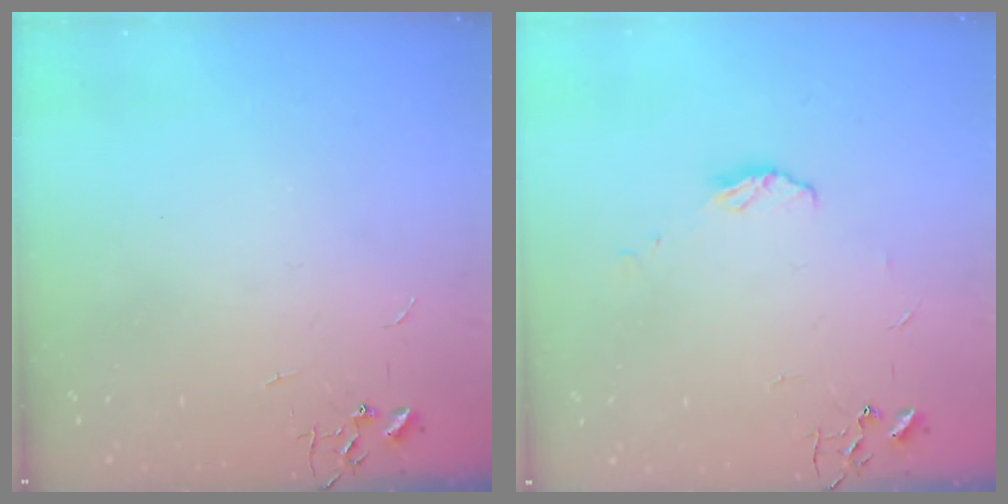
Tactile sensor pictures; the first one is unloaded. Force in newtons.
{"total": 5.4, "press": 5.4, "slide": 0.2}